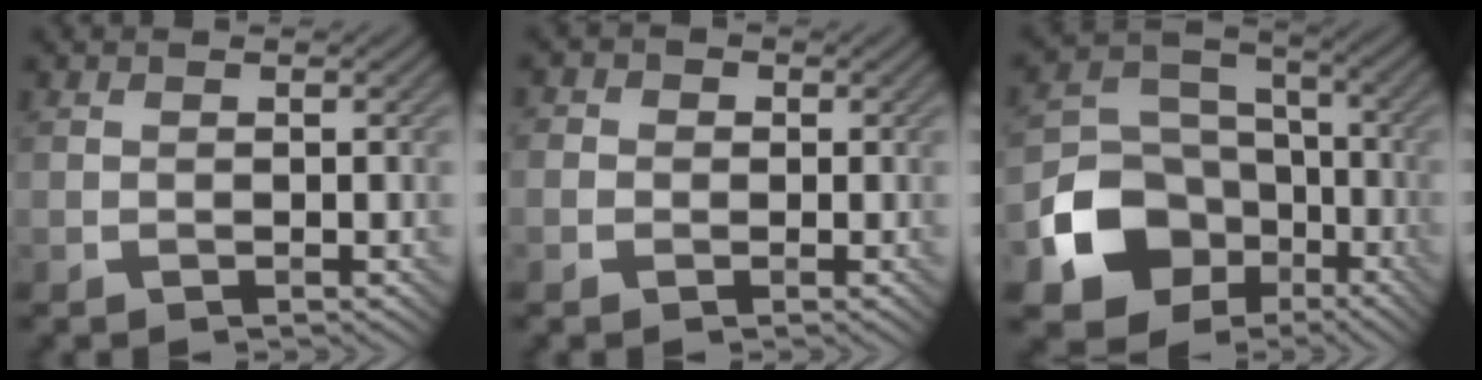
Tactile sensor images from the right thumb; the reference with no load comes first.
{"total": 2.7, "force": [0.1, 2.5, 0.8], "torque": [-0.014, 0.005, -0.020]}
{"total": 12.1, "force": [-5.1, 9.6, 5.4], "torque": [-0.127, -0.027, -0.100]}